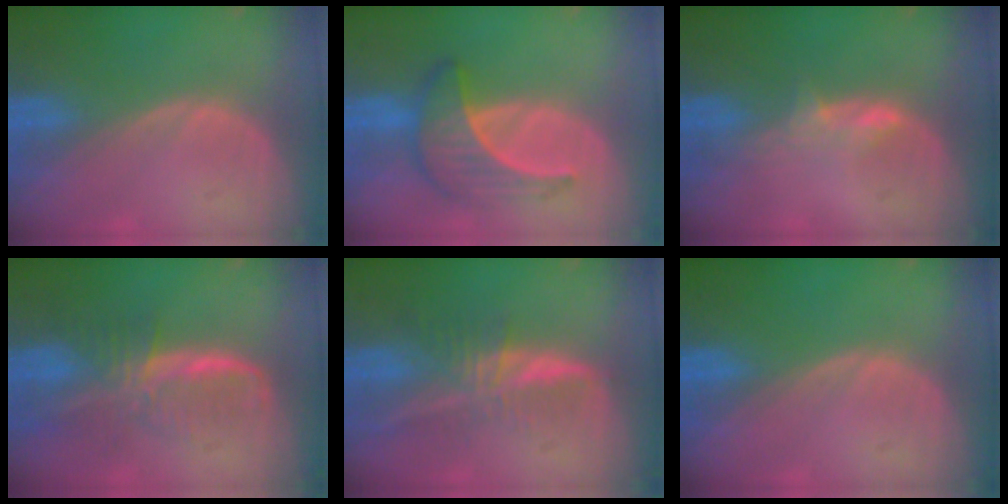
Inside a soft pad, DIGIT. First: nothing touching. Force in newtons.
{"total": 6.5, "press": 6.4, "slide": 1.2}
{"total": 2.3, "press": 2.3, "slide": 0.4}
{"total": 7.6, "press": 6.7, "slide": 3.7}
{"total": 6.9, "press": 5.8, "slide": 3.6}
{"total": 0.0}